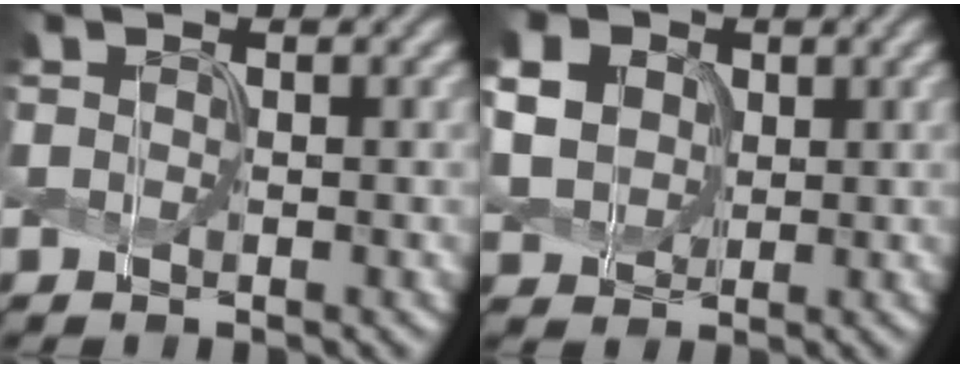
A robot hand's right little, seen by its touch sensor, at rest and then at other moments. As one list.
[{"total": 9.4, "force": [3.6, 7.4, 4.5], "torque": [-0.124, 0.029, 0.066]}]